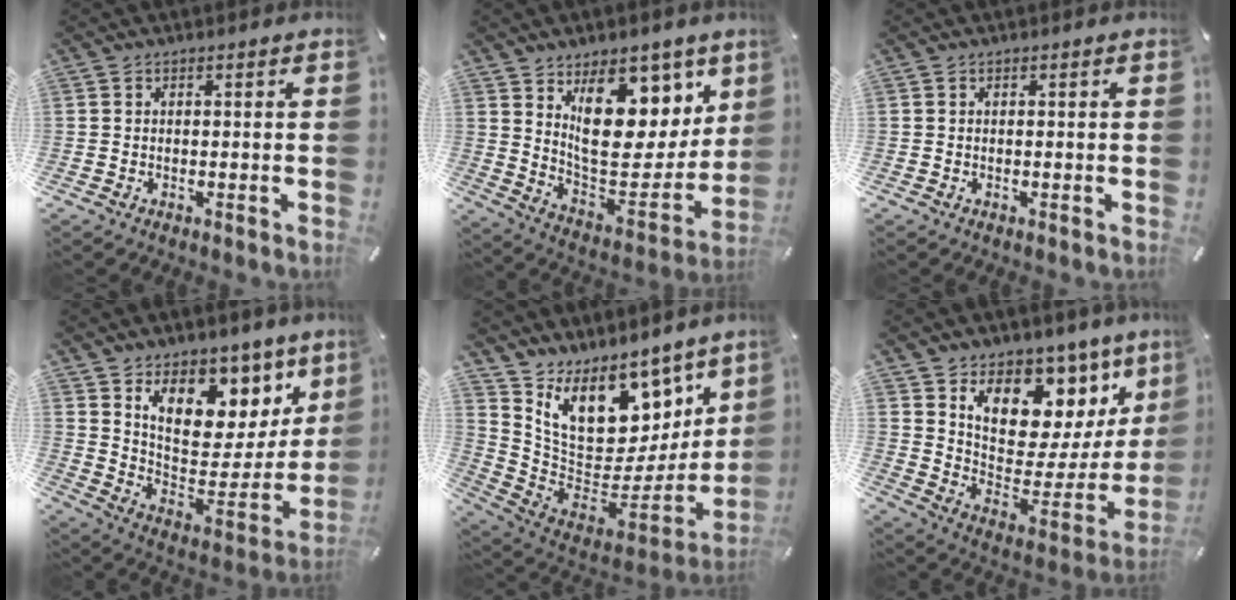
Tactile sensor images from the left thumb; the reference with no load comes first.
{"total": 18.5, "force": [10.5, 10.6, 11.0], "torque": [-0.142, -0.089, 0.188]}
{"total": 0.0}
{"total": 14.5, "force": [9.0, 9.4, 6.5], "torque": [-0.083, -0.083, 0.158]}
{"total": 12.8, "force": [9.0, 8.5, 3.3], "torque": [-0.062, -0.113, 0.171]}
{"total": 12.4, "force": [7.6, 8.6, 4.9], "torque": [-0.059, -0.095, 0.132]}